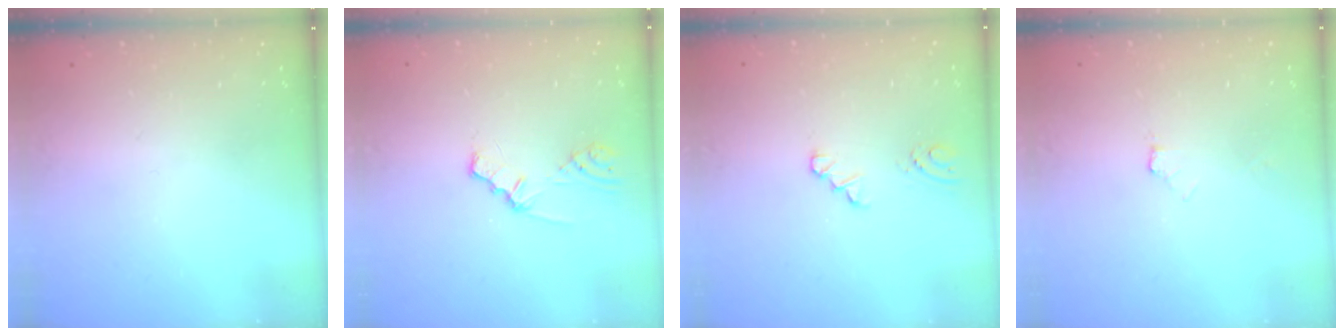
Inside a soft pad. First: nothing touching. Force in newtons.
{"total": 1.2, "press": 1.2, "slide": 0.2}
{"total": 0.0}
{"total": 3.9, "press": 2.3, "slide": 3.1}